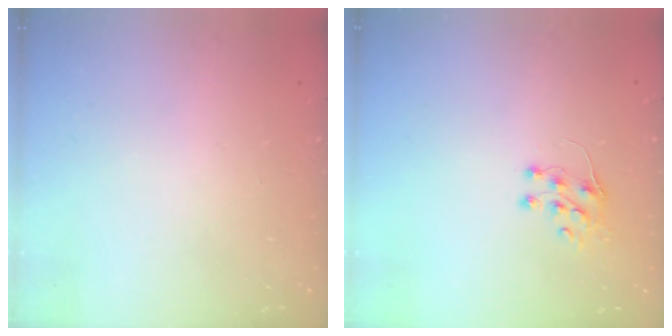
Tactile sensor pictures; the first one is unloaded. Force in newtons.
{"total": 6.0, "press": 5.9, "slide": 0.7}